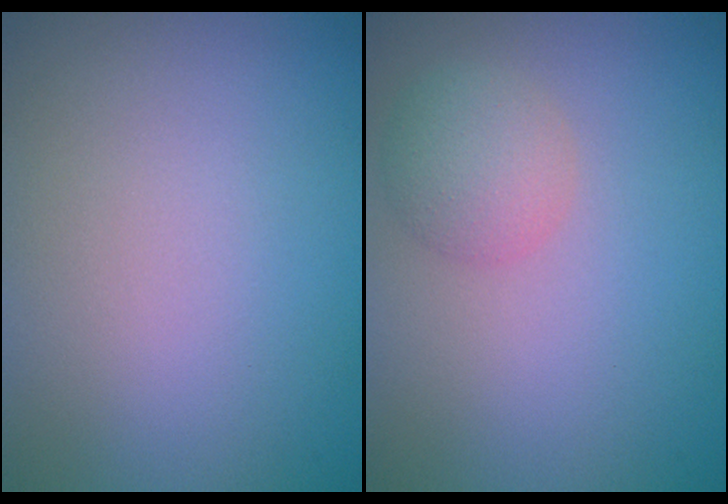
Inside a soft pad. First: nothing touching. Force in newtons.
{"total": 2.5, "press": 2.5, "slide": 0.1}